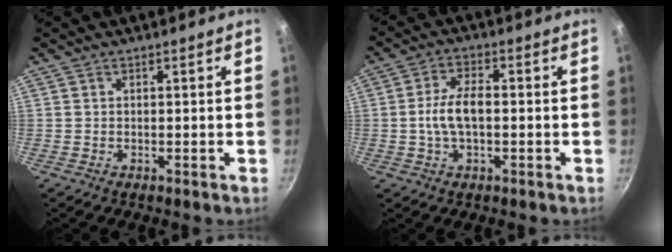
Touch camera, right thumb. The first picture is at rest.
{"total": 6.9, "force": [-0.5, 3.3, 6.0], "torque": [-0.112, 0.019, -0.014]}